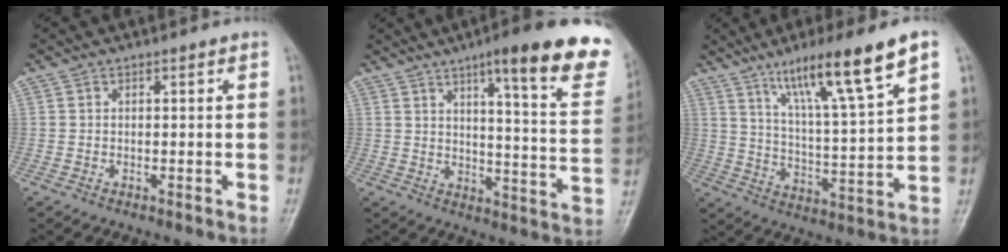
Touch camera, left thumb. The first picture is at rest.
{"total": 21.6, "force": [13.5, 3.9, 16.4], "torque": [-0.190, -0.056, 0.170]}
{"total": 16.4, "force": [9.7, 1.3, 13.1], "torque": [-0.216, -0.041, 0.167]}